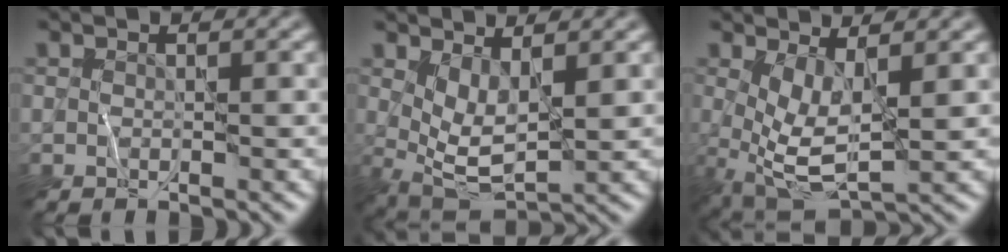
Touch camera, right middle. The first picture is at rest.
{"total": 3.5, "force": [1.5, 1.2, 3.0], "torque": [-0.065, -0.014, 0.032]}
{"total": 4.9, "force": [0.6, 1.7, 4.5], "torque": [-0.099, -0.012, 0.015]}